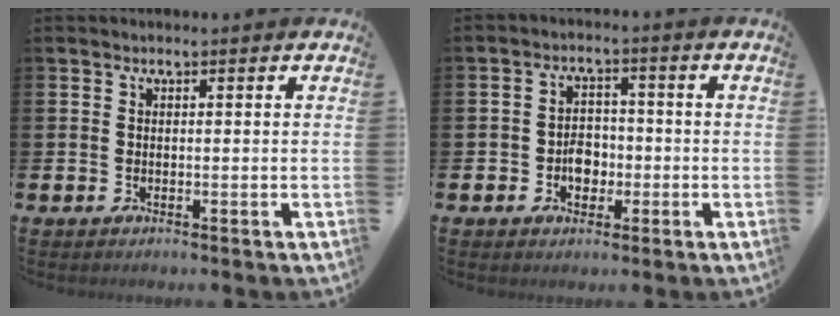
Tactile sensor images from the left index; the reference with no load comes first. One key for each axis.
{"total": 3.8, "fx": -1.1, "fy": 2.9, "fz": 2.2, "tx": -0.028, "ty": 0.001, "tz": -0.027}